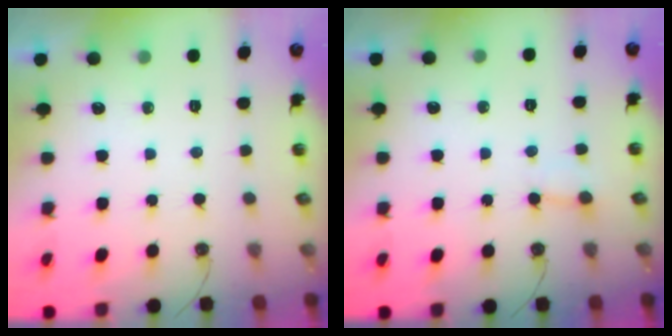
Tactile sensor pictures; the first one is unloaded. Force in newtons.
{"total": 3.8, "press": 3.8, "slide": 0.3}